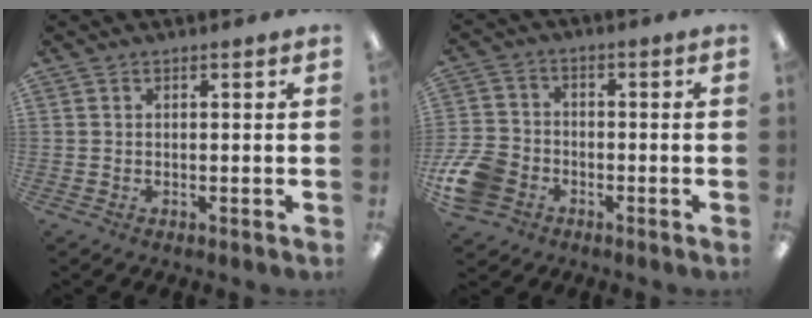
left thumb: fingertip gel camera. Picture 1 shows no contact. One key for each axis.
{"total": 9.8, "fx": -4.3, "fy": 7.3, "fz": 5.0, "tx": -0.116, "ty": 0.031, "tz": -0.078}